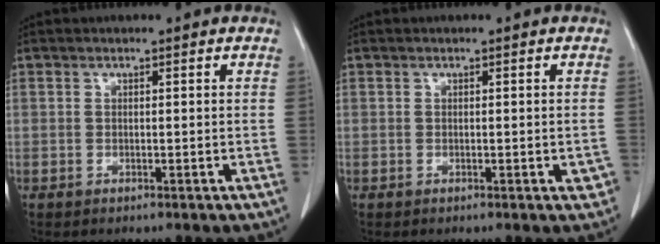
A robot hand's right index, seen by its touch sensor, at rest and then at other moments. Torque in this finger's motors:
{"motor_torque": [0.01, 0.00, 0.01, 0.00]}